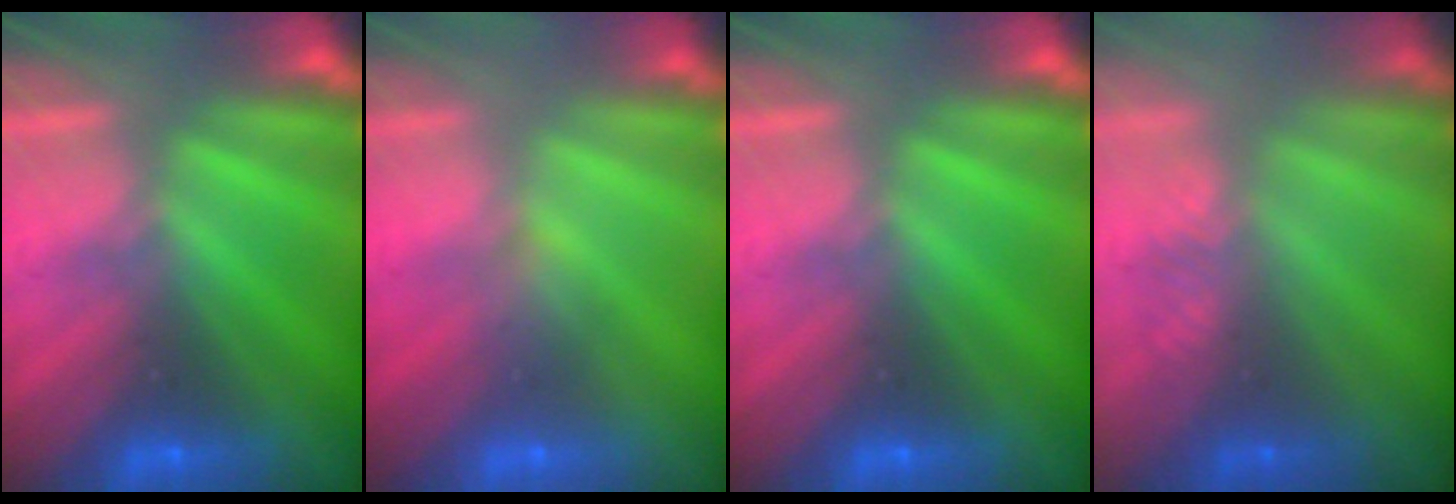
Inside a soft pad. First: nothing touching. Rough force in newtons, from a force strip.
{"total": 2.8}
{"total": 0.0}
{"total": 2.9}